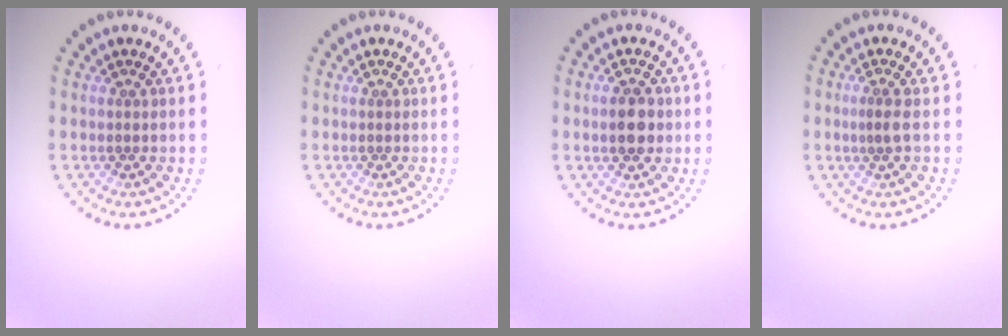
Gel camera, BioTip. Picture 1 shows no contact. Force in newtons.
{"total": 0.0}
{"total": 3.0, "press": 3.0, "slide": 0.1}
{"total": 1.2, "press": 0.8, "slide": 0.9}